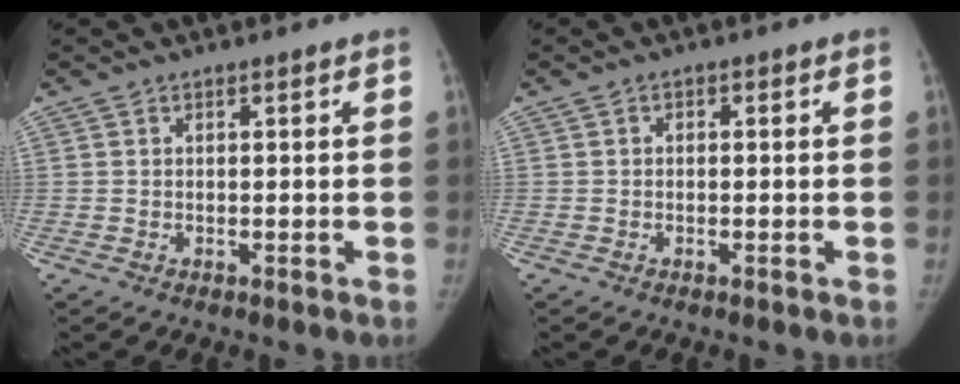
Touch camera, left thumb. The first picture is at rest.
{"total": 0.6, "force": [-0.2, 0.5, 0.2], "torque": [0.007, -0.004, -0.012]}